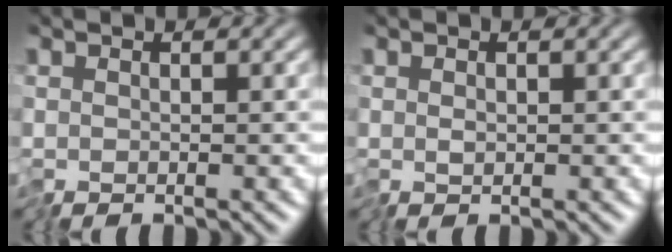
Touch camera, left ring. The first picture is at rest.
{"total": 0.5, "force": [-0.1, 0.3, 0.4], "torque": [-0.009, -0.001, -0.001]}